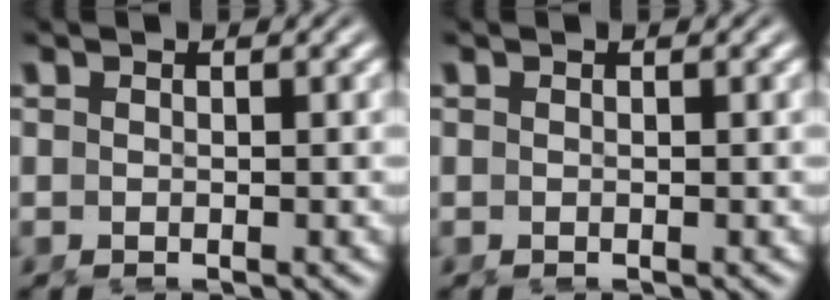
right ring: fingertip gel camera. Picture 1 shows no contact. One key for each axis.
{"total": 0.0}